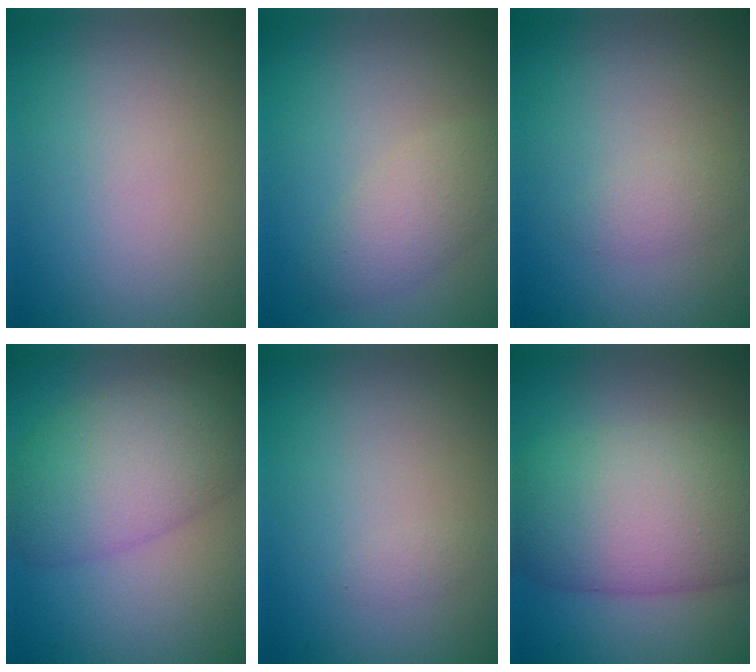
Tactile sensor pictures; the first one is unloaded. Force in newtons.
{"total": 3.0, "press": 3.0, "slide": 0.2}
{"total": 1.3, "press": 1.3, "slide": 0.1}
{"total": 7.4, "press": 7.4, "slide": 0.3}
{"total": 0.6, "press": 0.6, "slide": 0.0}
{"total": 11.5, "press": 11.4, "slide": 0.5}